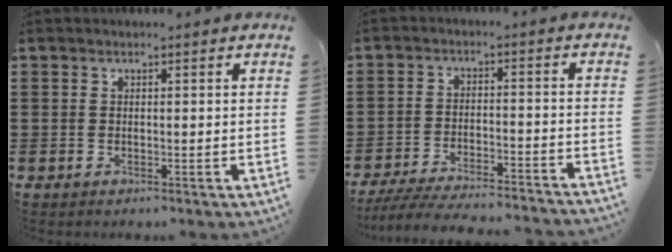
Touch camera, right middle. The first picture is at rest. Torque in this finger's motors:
{"motor_torque": [2.01, -0.13, 0.25, 0.16]}